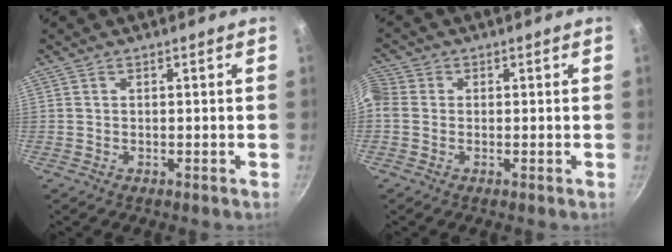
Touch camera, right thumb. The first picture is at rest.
{"total": 4.1, "force": [-0.5, 3.5, 1.9], "torque": [-0.045, 0.010, -0.025]}